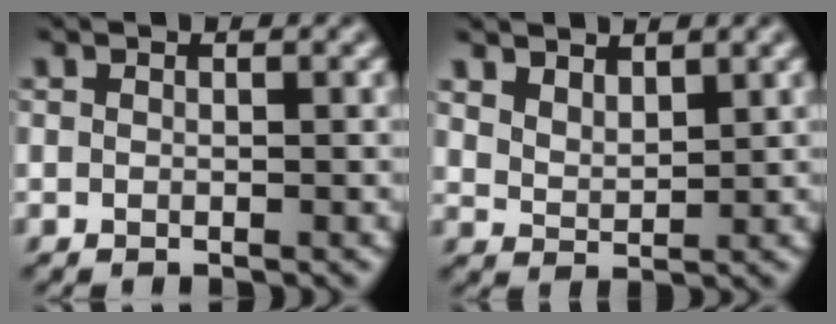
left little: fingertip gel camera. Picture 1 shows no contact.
{"total": 2.5, "force": [2.0, 1.0, 1.1], "torque": [-0.030, 0.001, 0.043]}